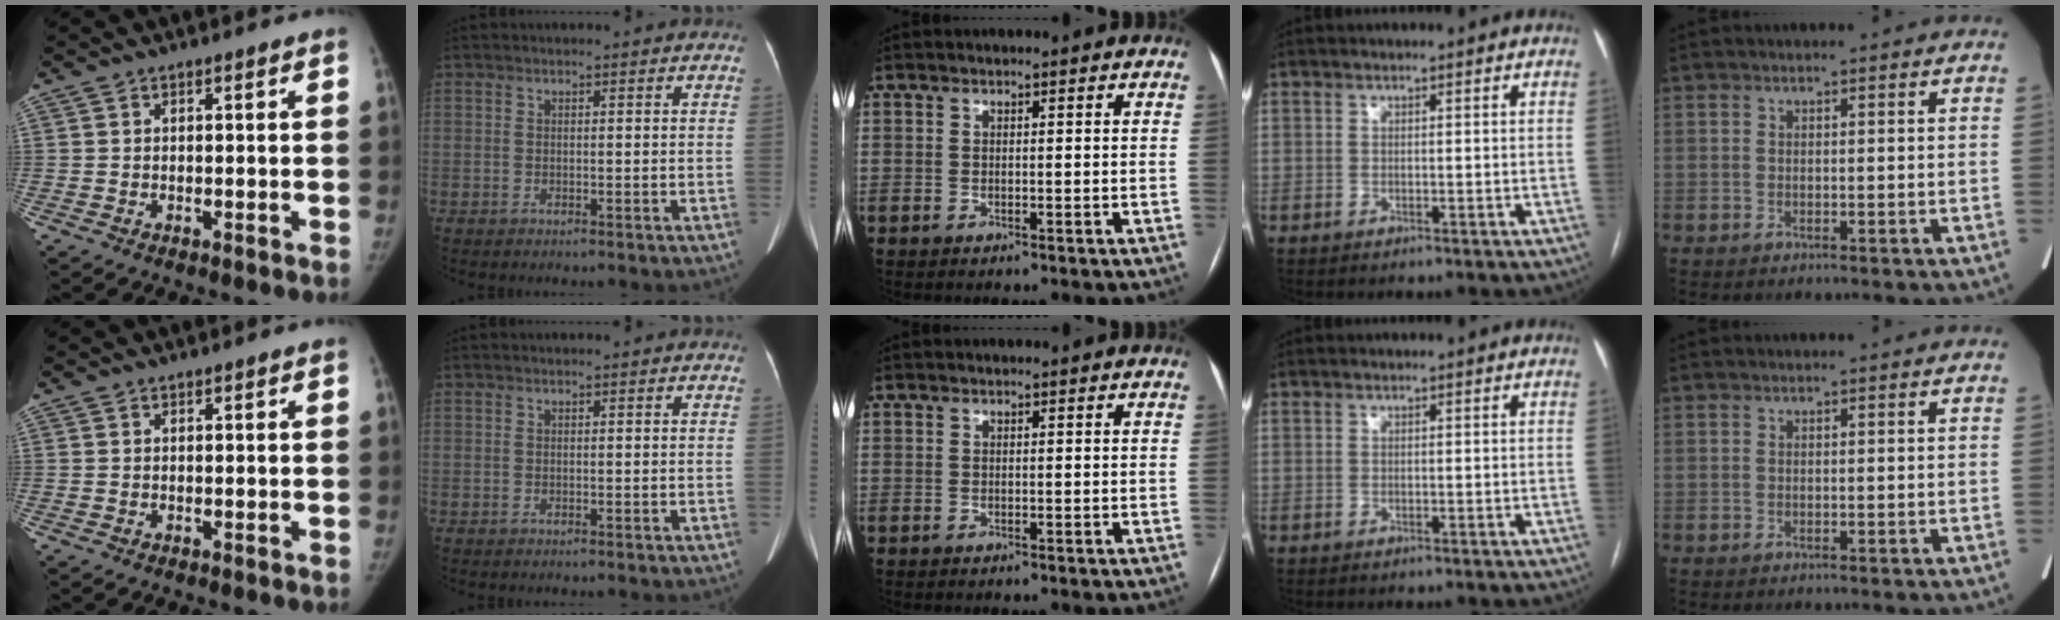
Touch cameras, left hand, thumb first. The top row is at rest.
{}